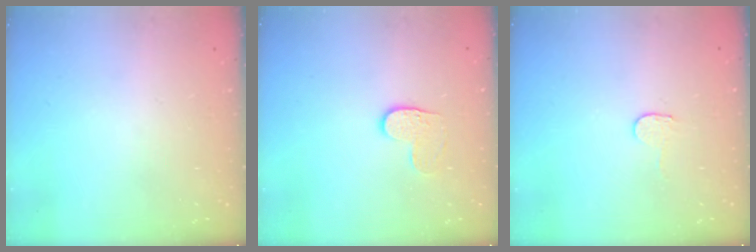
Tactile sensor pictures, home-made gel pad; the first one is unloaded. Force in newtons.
{"total": 4.0, "press": 4.0, "slide": 0.4}
{"total": 2.3, "press": 2.3, "slide": 0.2}